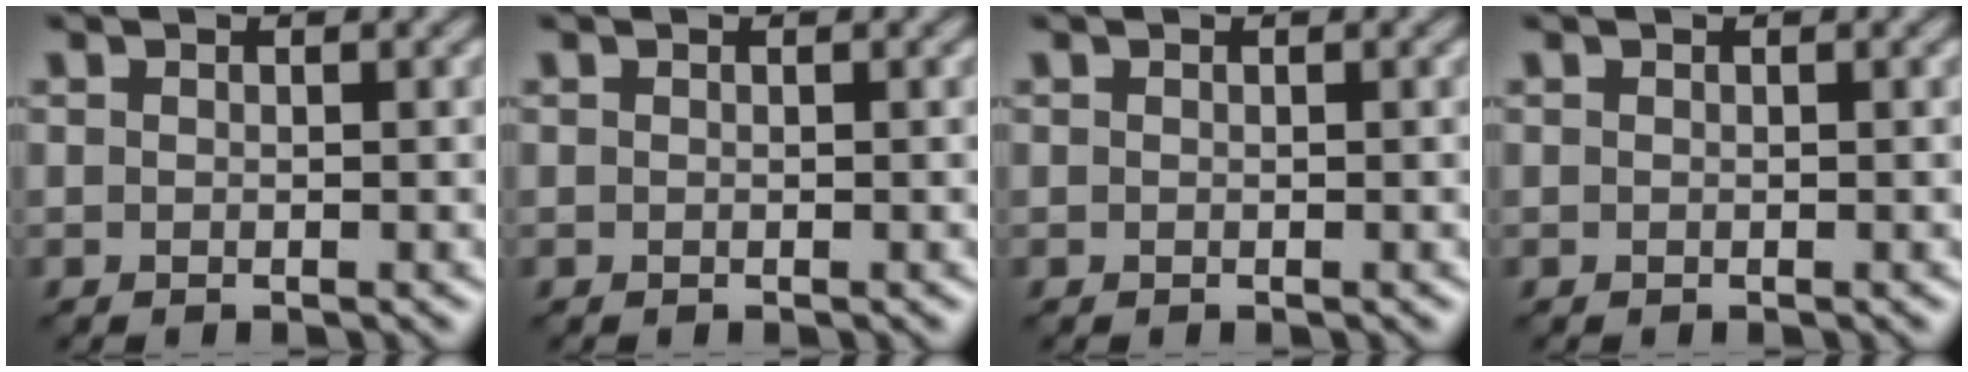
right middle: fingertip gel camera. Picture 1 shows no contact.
{"total": 0.0}
{"total": 0.0}
{"total": 0.0}